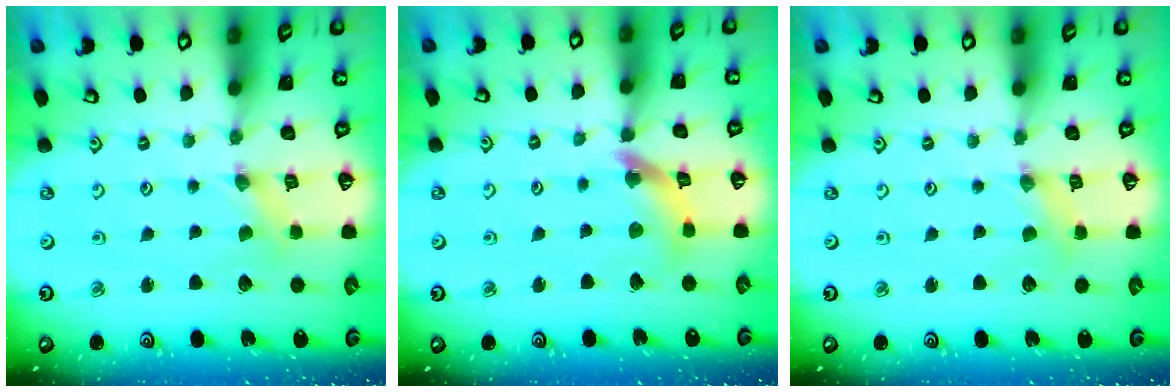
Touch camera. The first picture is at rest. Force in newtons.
{"total": 10.1, "press": 10.1, "slide": 1.1}
{"total": 2.4, "press": 2.4, "slide": 0.3}